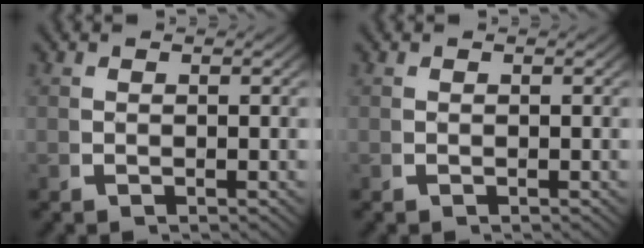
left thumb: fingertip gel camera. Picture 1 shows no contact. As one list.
[{"total": 0.0}]